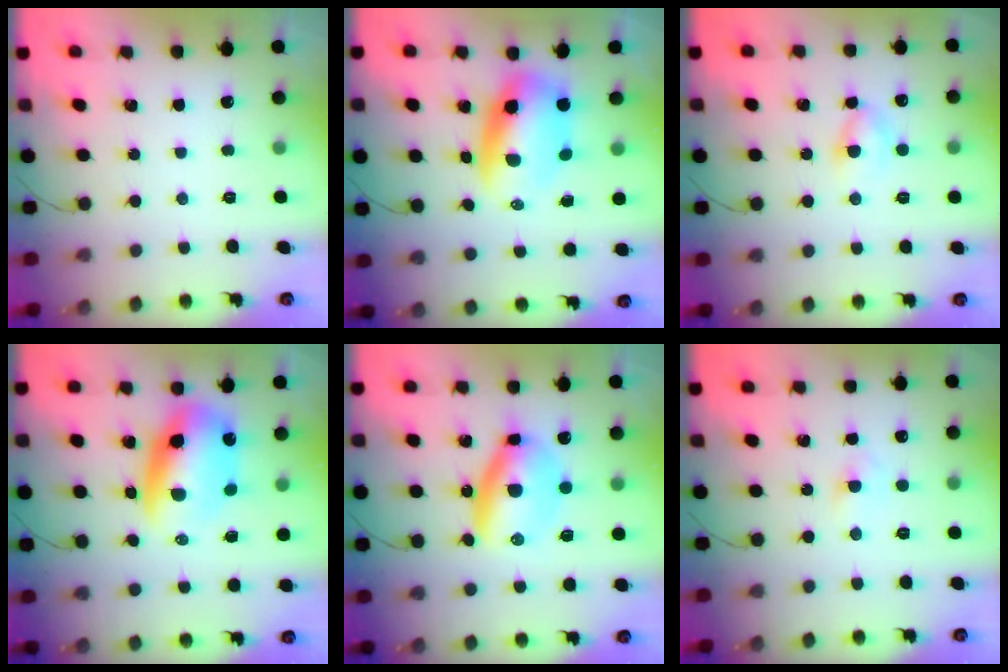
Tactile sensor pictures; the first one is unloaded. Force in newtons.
{"total": 8.6, "press": 8.3, "slide": 2.1}
{"total": 4.2, "press": 3.9, "slide": 1.5}
{"total": 12.5, "press": 12.1, "slide": 3.5}
{"total": 7.9, "press": 7.6, "slide": 2.2}
{"total": 3.0, "press": 2.8, "slide": 1.1}